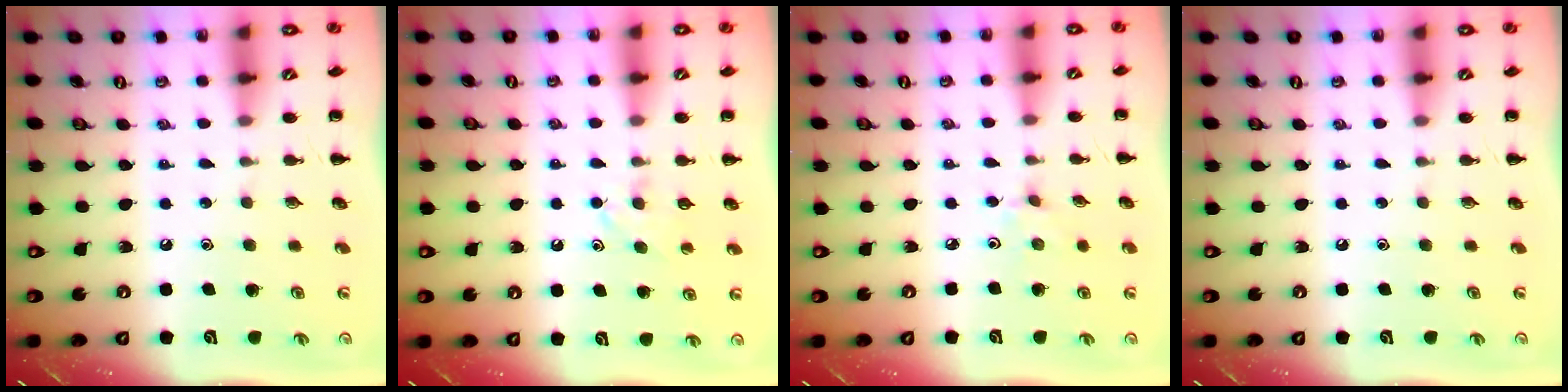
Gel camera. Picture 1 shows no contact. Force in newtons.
{"total": 4.4, "press": 4.2, "slide": 1.2}
{"total": 2.0, "press": 1.9, "slide": 0.7}
{"total": 0.0}